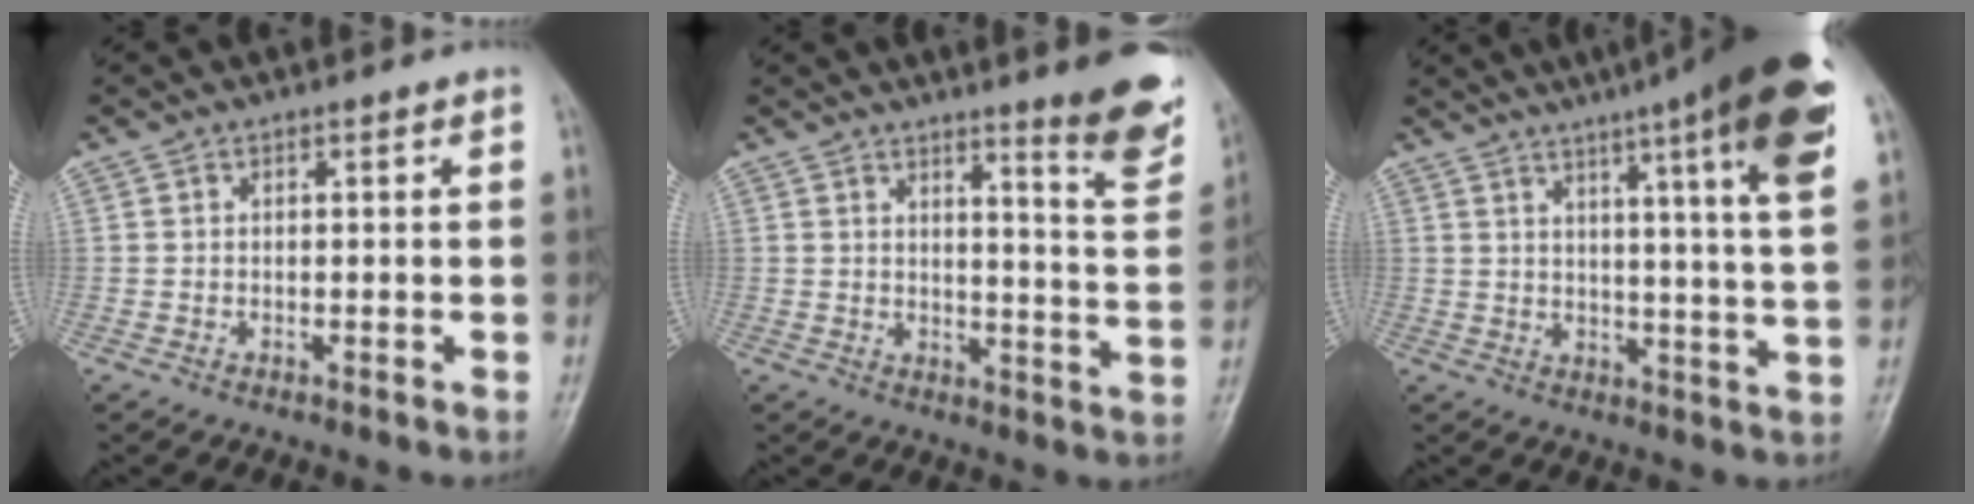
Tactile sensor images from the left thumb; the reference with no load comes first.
{"total": 11.8, "force": [8.1, 1.6, 8.4], "torque": [-0.082, -0.061, 0.099]}
{"total": 20.9, "force": [12.0, 1.9, 17.0], "torque": [-0.228, -0.027, 0.145]}